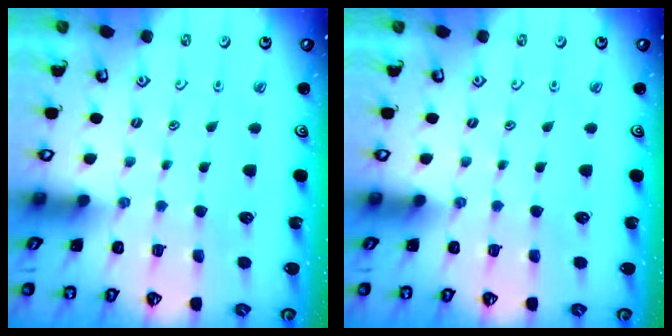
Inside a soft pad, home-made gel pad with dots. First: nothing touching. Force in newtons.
{"total": 0.0}